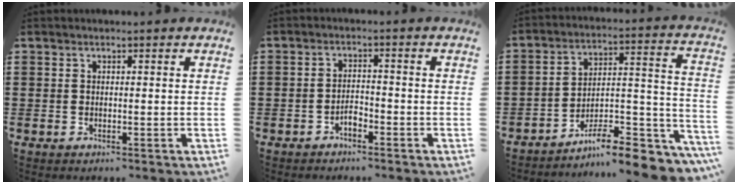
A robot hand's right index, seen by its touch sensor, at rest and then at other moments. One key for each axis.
{"total": 2.1, "fx": -1.5, "fy": 0.9, "fz": 1.2, "tx": -0.027, "ty": 0.004, "tz": -0.031}
{"total": 9.3, "fx": -7.5, "fy": 2.4, "fz": 4.9, "tx": -0.063, "ty": 0.017, "tz": -0.138}